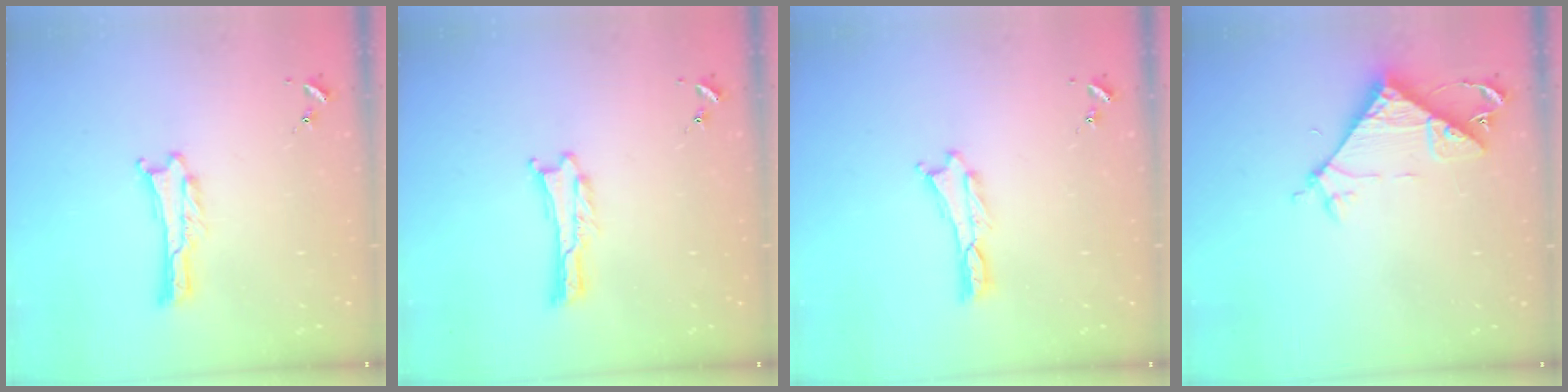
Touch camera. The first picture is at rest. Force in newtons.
{"total": 0.0}
{"total": 0.0}
{"total": 8.7, "press": 8.7, "slide": 0.4}